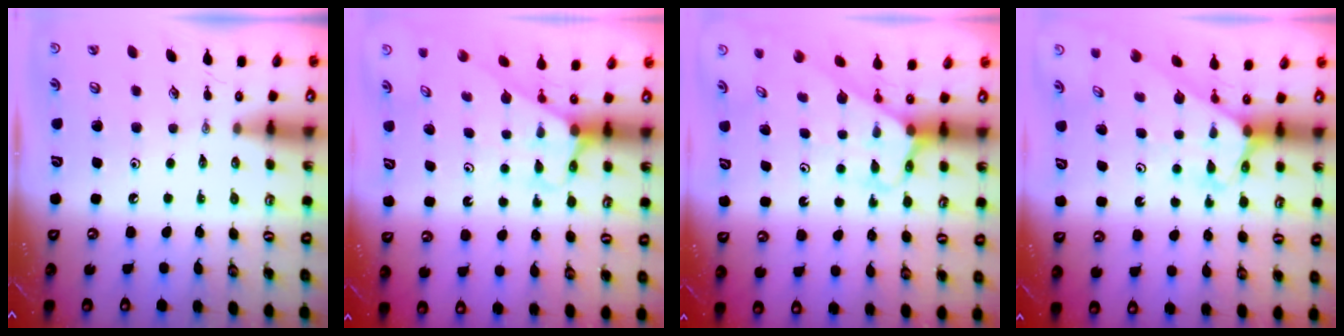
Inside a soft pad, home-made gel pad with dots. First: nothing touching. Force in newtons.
{"total": 2.7, "press": 2.7, "slide": 0.2}
{"total": 2.7, "press": 2.7, "slide": 0.1}
{"total": 2.6, "press": 2.6, "slide": 0.2}